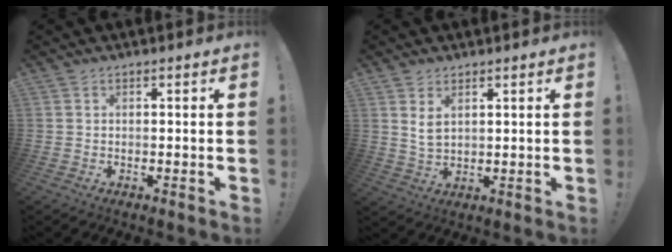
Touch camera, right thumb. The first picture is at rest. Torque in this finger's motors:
{"motor_torque": [-0.19, -0.13, -0.18, 0.38, -0.11]}